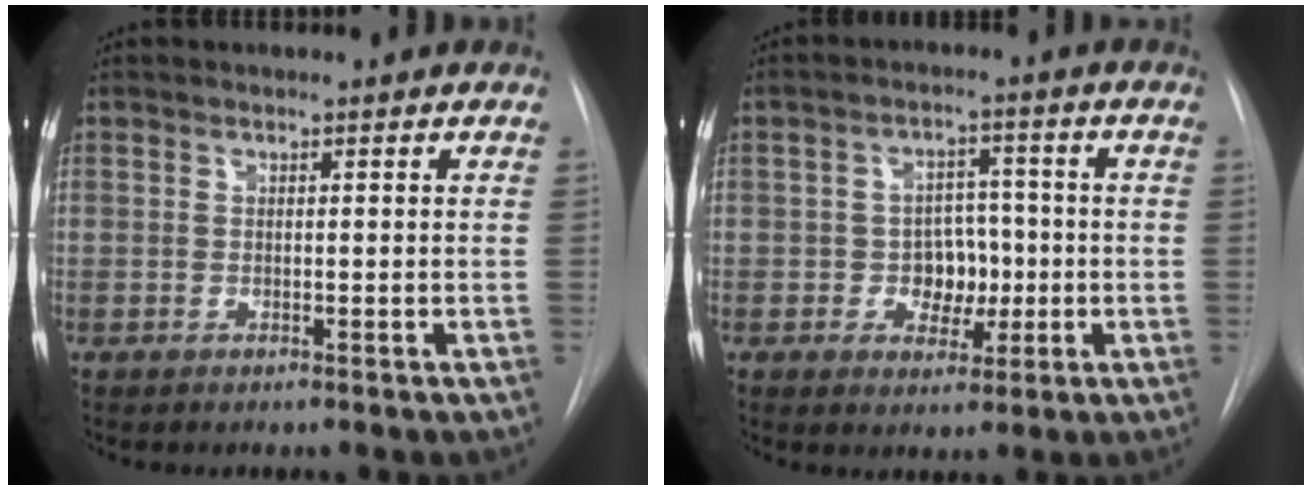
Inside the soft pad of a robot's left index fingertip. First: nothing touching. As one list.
[{"total": 5.6, "force": [-1.0, 4.3, 3.5], "torque": [-0.047, 0.014, -0.010]}]